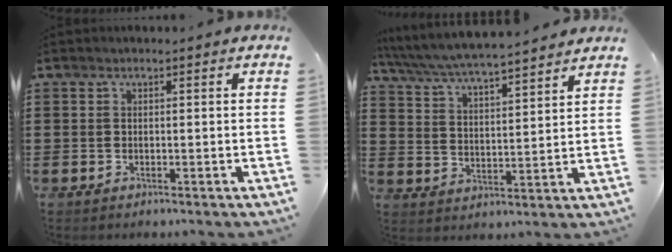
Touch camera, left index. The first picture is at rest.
{"total": 5.0, "force": [4.8, -0.2, 1.4], "torque": [-0.051, -0.034, 0.079]}